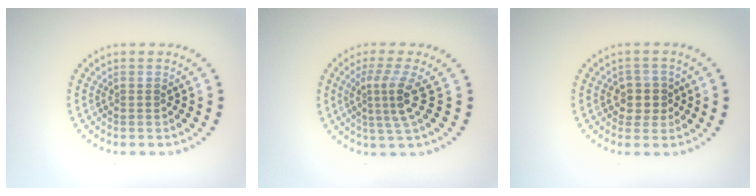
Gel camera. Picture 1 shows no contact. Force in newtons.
{"total": 3.3, "press": 2.3, "slide": 2.4}
{"total": 2.6, "press": 2.3, "slide": 1.1}